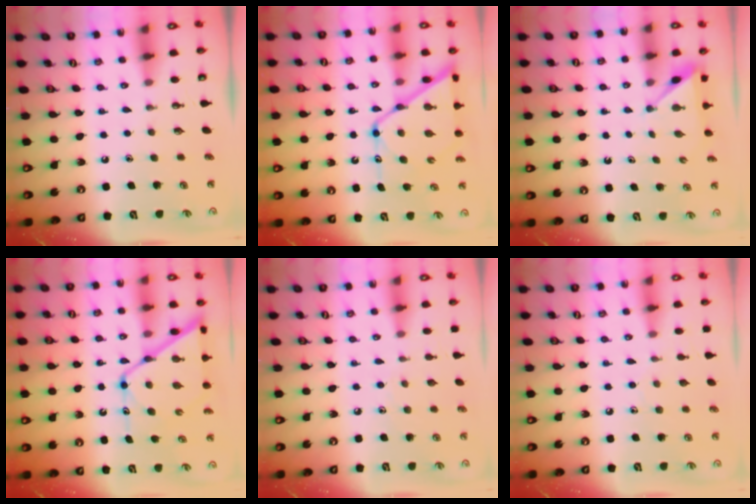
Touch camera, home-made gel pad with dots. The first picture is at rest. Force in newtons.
{"total": 14.0, "press": 13.9, "slide": 1.2}
{"total": 2.7, "press": 2.7, "slide": 0.3}
{"total": 14.0, "press": 13.9, "slide": 1.2}
{"total": 3.1, "press": 3.1, "slide": 0.3}
{"total": 4.7, "press": 4.7, "slide": 0.5}